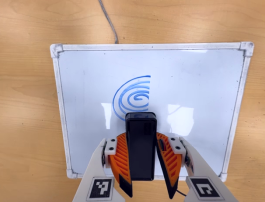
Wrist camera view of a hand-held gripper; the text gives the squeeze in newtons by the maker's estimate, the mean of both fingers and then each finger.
{"total": 7.9, "left": 6.7, "right": 9.0}